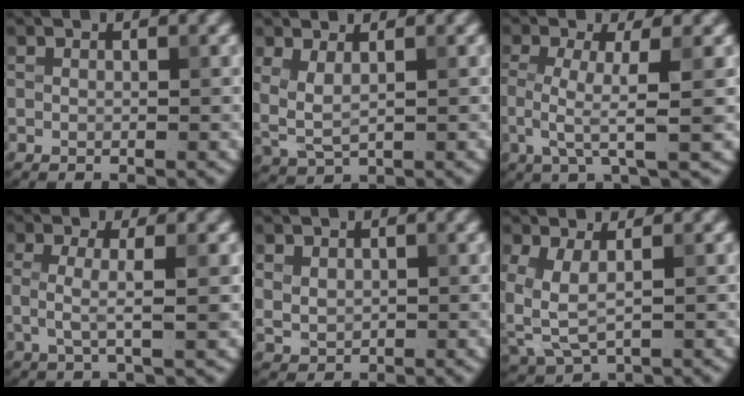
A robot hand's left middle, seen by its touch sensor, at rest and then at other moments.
{"total": 2.5, "force": [0.8, 1.0, 2.1], "torque": [-0.058, -0.003, 0.019]}
{"total": 4.1, "force": [-0.6, 0.8, 4.0], "torque": [-0.087, -0.008, -0.014]}
{"total": 2.9, "force": [-0.2, 0.5, 2.8], "torque": [-0.062, -0.004, -0.004]}
{"total": 1.9, "force": [0.5, 1.5, 1.0], "torque": [-0.026, -0.002, 0.016]}
{"total": 3.7, "force": [0.5, 2.1, 3.0], "torque": [-0.084, -0.010, 0.013]}